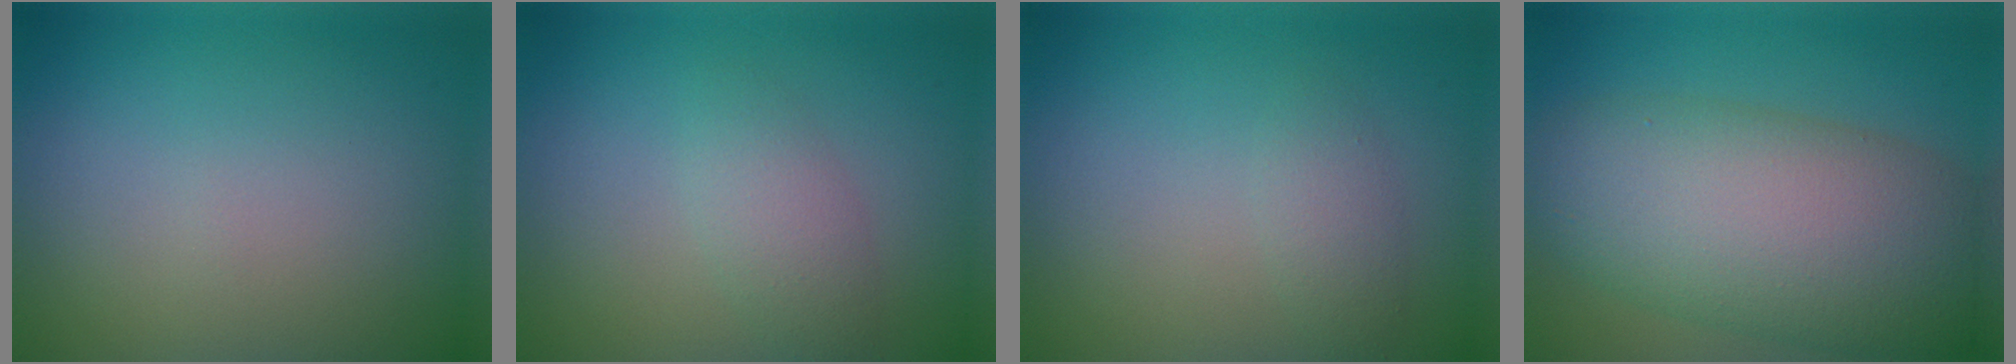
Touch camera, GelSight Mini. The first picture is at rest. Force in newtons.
{"total": 2.4, "press": 2.4, "slide": 0.1}
{"total": 1.5, "press": 1.5, "slide": 0.0}
{"total": 11.2, "press": 11.2, "slide": 0.3}